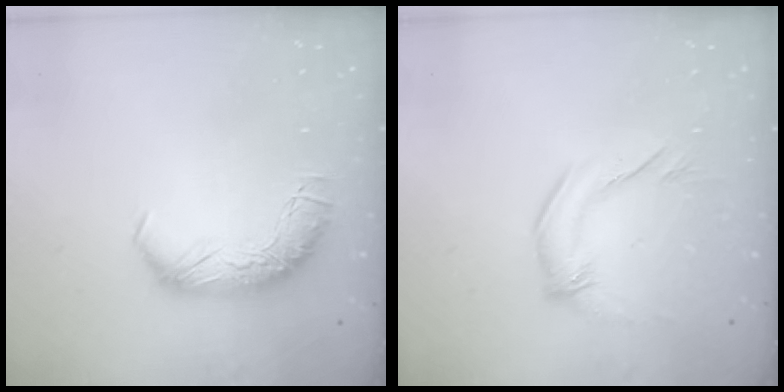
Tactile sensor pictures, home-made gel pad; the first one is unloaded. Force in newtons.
{"total": 1.5, "press": 1.2, "slide": 0.8}